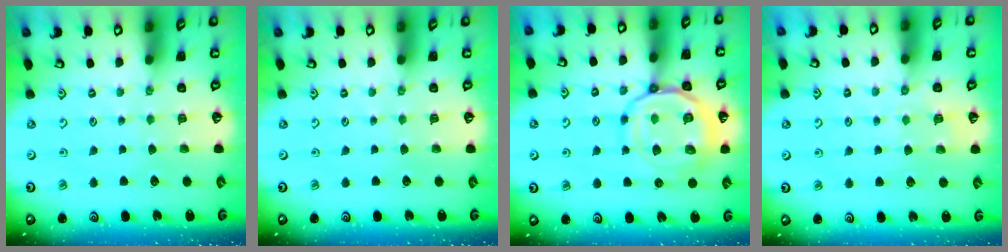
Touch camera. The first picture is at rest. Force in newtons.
{"total": 0.0}
{"total": 15.7, "press": 15.7, "slide": 1.5}
{"total": 4.3, "press": 4.2, "slide": 0.9}